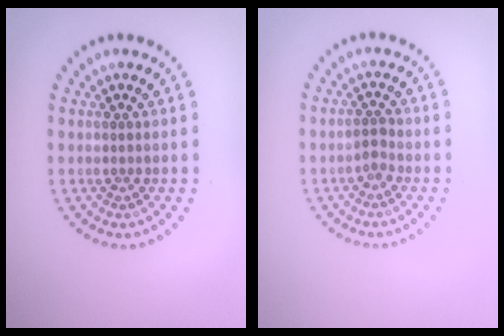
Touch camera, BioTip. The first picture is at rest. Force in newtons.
{"total": 1.2, "press": 1.0, "slide": 0.6}